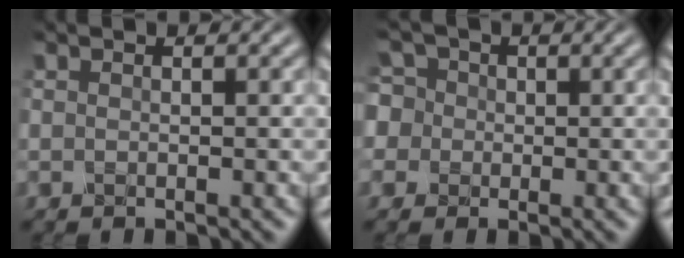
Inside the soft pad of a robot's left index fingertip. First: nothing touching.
{"total": 6.2, "force": [1.3, 5.5, 2.5], "torque": [-0.045, 0.041, -0.018]}